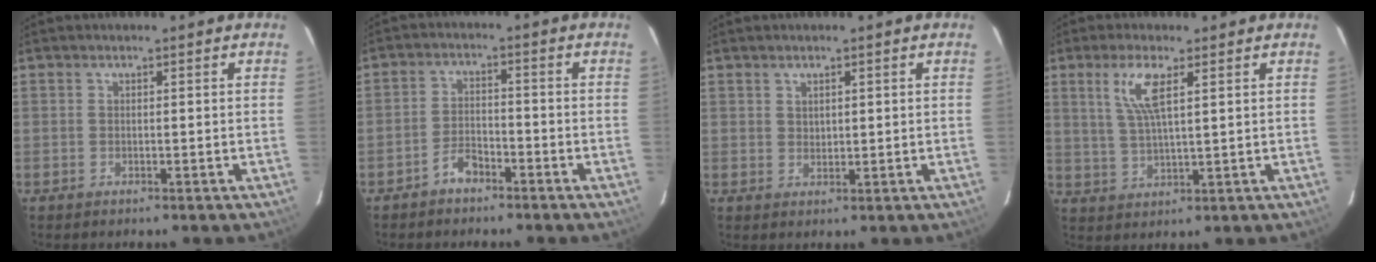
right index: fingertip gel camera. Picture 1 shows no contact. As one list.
[{"total": 4.0, "force": [-3.2, 1.6, 1.7], "torque": [-0.046, 0.012, -0.059]}, {"total": 1.5, "force": [0.9, 1.1, 0.5], "torque": [-0.004, 0.003, 0.017]}, {"total": 6.4, "force": [2.8, 1.2, 5.6], "torque": [-0.117, 0.000, 0.058]}]